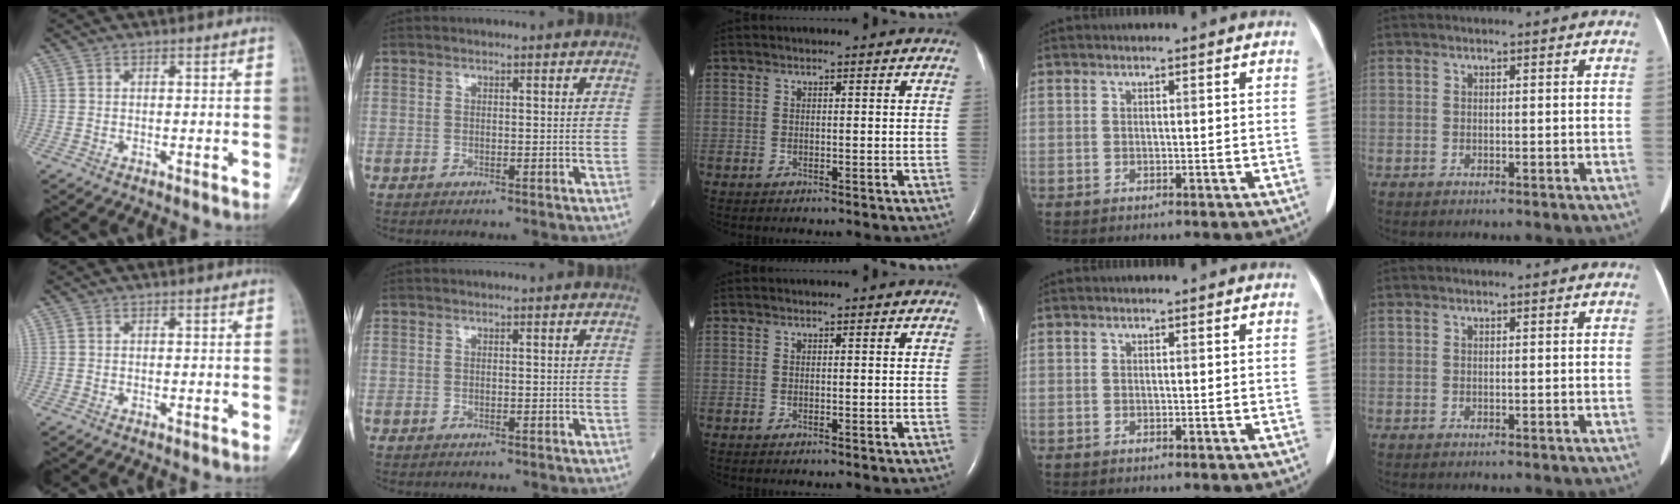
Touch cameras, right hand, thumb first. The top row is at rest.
{}